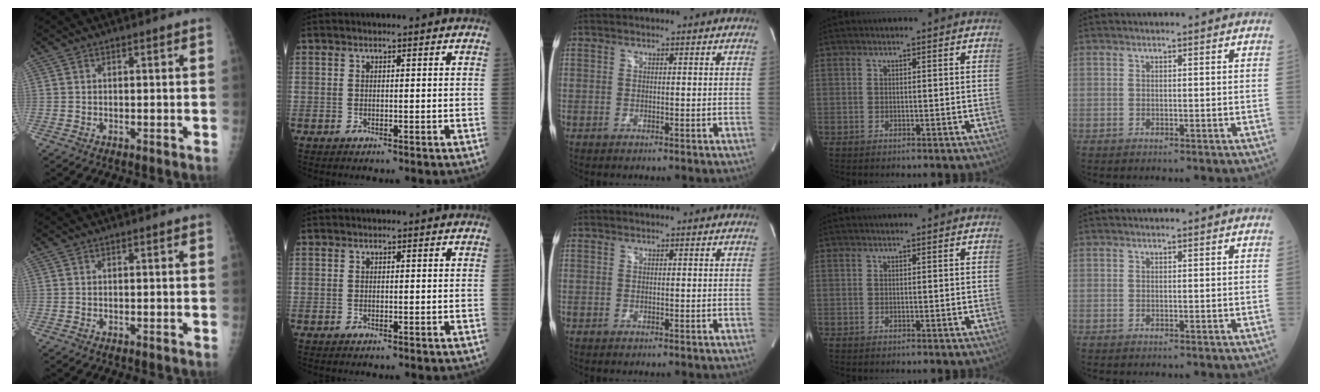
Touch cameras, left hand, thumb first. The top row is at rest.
{}